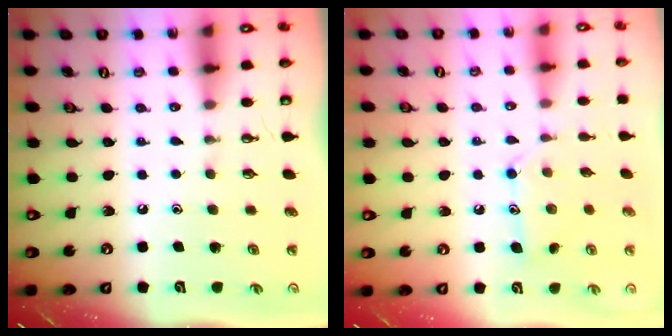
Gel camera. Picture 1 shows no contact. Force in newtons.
{"total": 10.4, "press": 10.4, "slide": 0.2}